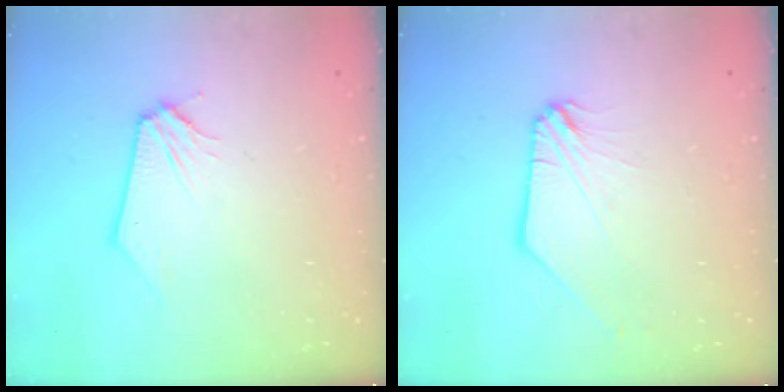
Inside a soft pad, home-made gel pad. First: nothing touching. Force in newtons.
{"total": 1.0, "press": 1.0, "slide": 0.3}